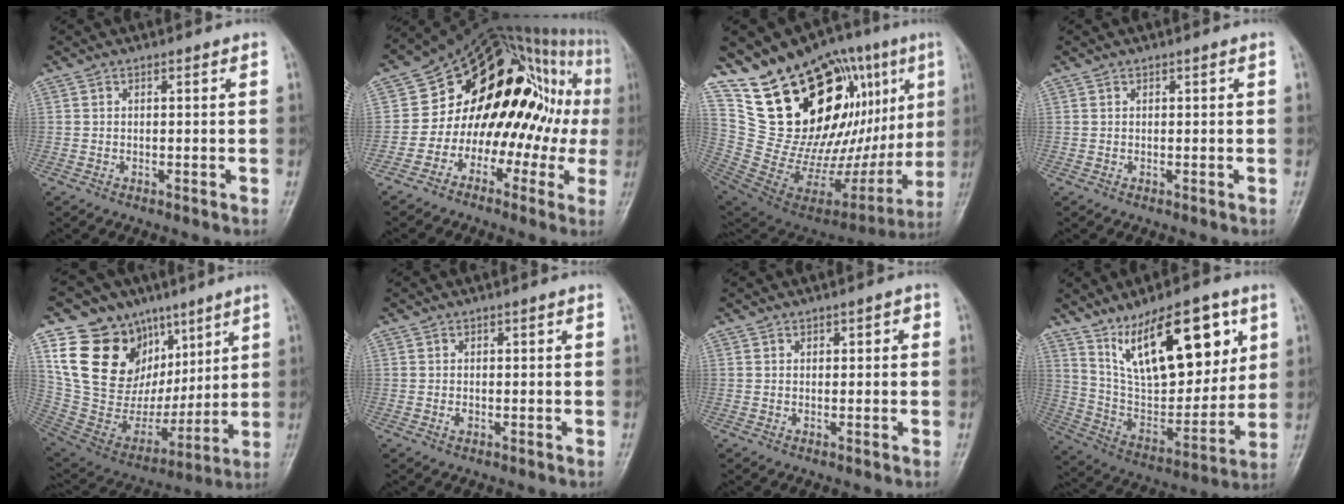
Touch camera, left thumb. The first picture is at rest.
{"total": 24.3, "force": [-0.3, 15.6, 18.6], "torque": [-0.199, 0.083, -0.007]}
{"total": 35.3, "force": [13.1, 16.3, 28.5], "torque": [-0.397, -0.008, 0.244]}
{"total": 0.0}
{"total": 24.3, "force": [10.2, 17.7, 13.2], "torque": [-0.193, -0.010, 0.205]}
{"total": 1.0, "force": [-0.1, 0.8, 0.6], "torque": [-0.009, 0.002, -0.001]}
{"total": 2.0, "force": [0.7, 1.2, 1.4], "torque": [-0.007, 0.001, 0.007]}
{"total": 23.1, "force": [10.9, 10.2, 17.6], "torque": [-0.235, -0.039, 0.202]}